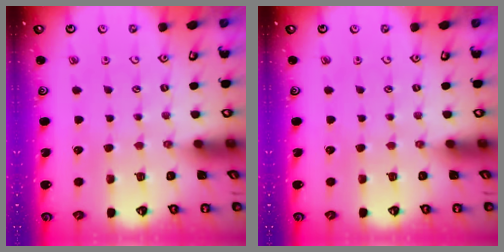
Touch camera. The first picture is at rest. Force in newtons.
{"total": 0.0}